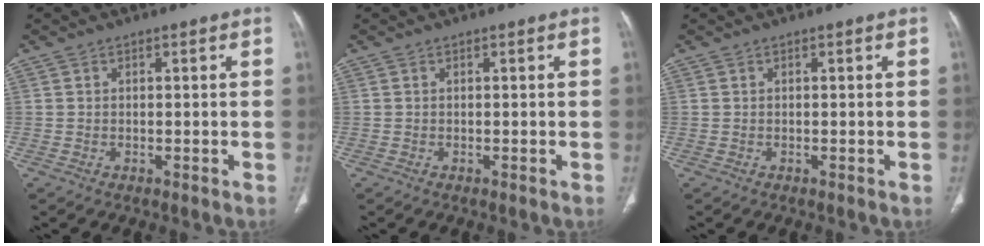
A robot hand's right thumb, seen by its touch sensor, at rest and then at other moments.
{"total": 0.0}
{"total": 0.0}